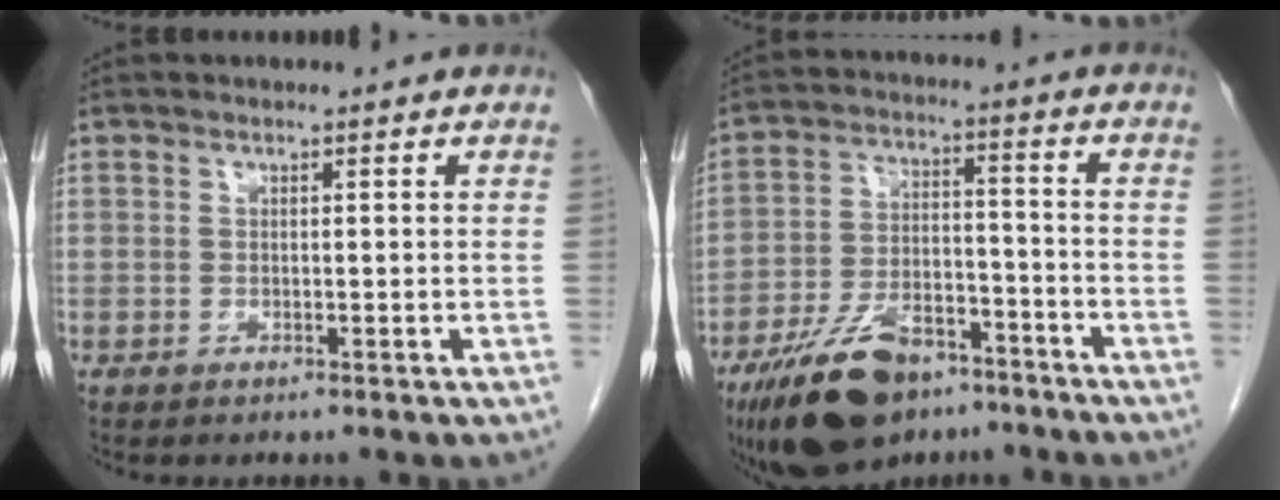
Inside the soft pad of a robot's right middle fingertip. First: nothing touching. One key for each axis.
{"total": 13.9, "fx": -9.7, "fy": 6.2, "fz": 7.8, "tx": -0.147, "ty": -0.003, "tz": -0.166}